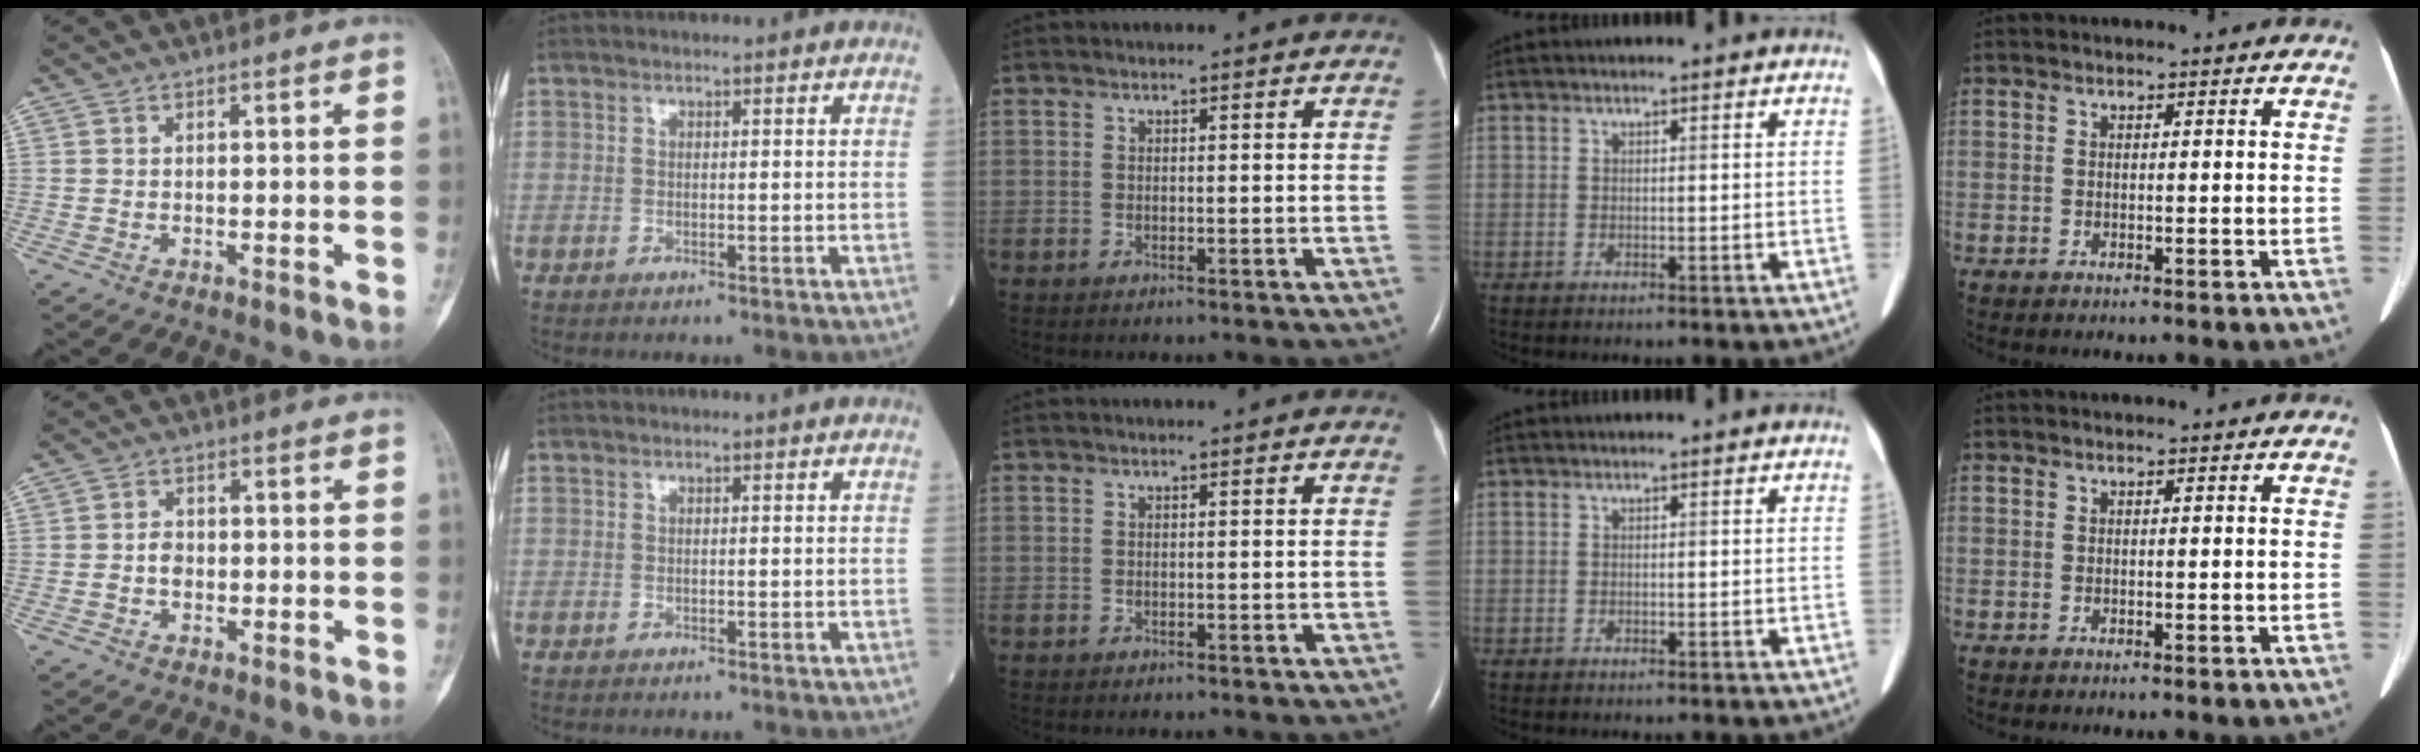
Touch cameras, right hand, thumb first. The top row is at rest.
{"thumb": {"total": 2.3, "force": [-0.6, 1.7, 1.5], "torque": [-0.017, 0.005, -0.014]}}